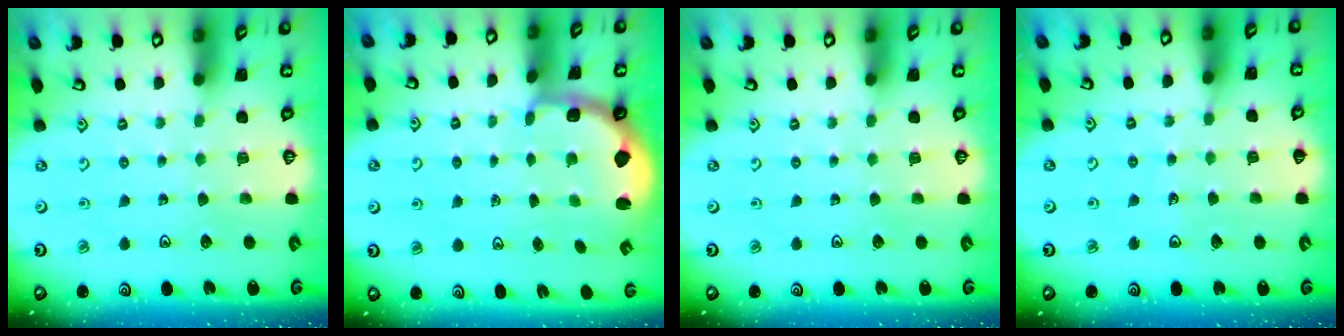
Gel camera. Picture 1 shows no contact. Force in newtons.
{"total": 2.4, "press": 1.1, "slide": 2.2}
{"total": 0.0}
{"total": 2.5, "press": 2.5, "slide": 0.2}